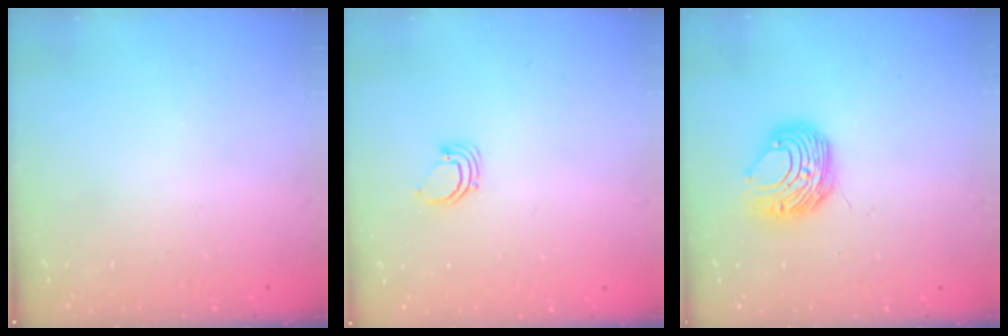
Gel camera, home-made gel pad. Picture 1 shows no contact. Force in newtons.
{"total": 2.3, "press": 2.3, "slide": 0.1}
{"total": 10.3, "press": 10.2, "slide": 1.1}